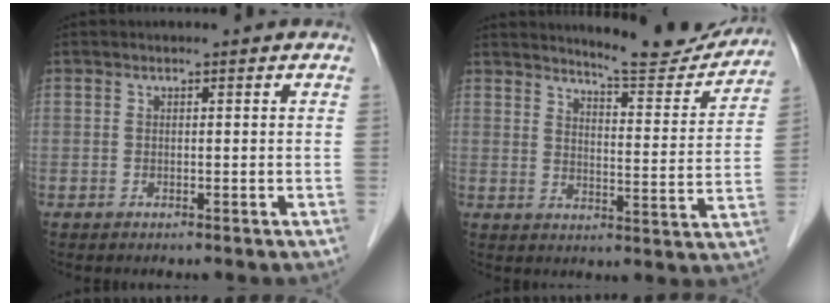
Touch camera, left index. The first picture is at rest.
{"total": 12.8, "force": [12.3, 1.0, 3.1], "torque": [-0.040, -0.036, 0.154]}